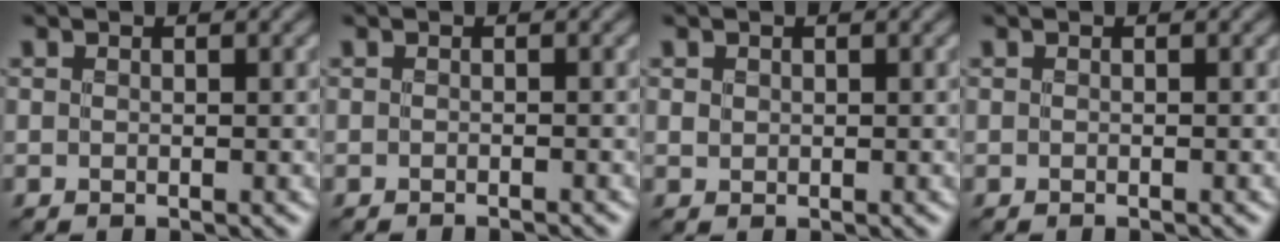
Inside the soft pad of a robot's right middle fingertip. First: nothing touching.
{"total": 1.2, "force": [-1.1, 0.2, 0.5], "torque": [0.005, -0.001, -0.016]}
{"total": 0.6, "force": [0.3, 0.6, 0.2], "torque": [-0.002, -0.003, 0.007]}
{"total": 0.6, "force": [-0.5, 0.1, 0.3], "torque": [0.001, 0.001, -0.008]}